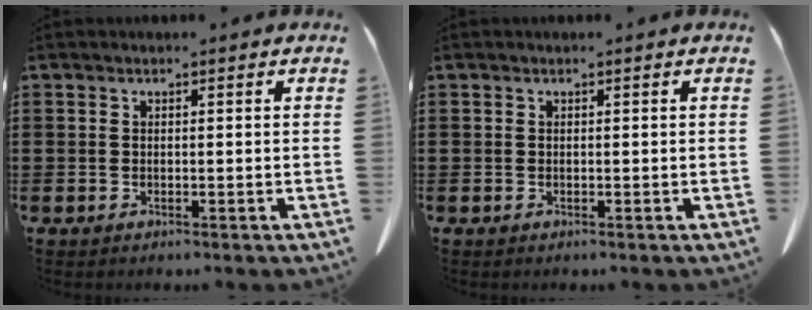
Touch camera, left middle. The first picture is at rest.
{"total": 0.0}